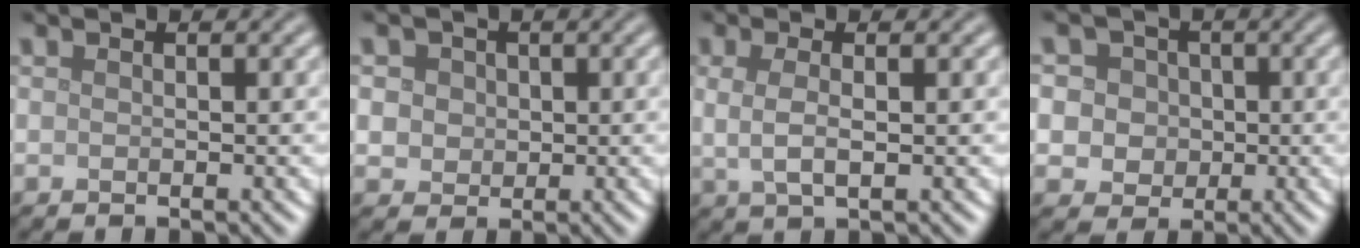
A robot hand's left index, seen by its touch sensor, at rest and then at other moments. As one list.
[{"total": 4.3, "force": [1.6, 3.5, 1.9], "torque": [-0.032, 0.018, 0.016]}, {"total": 2.3, "force": [0.2, 0.7, 2.2], "torque": [-0.046, -0.003, 0.004]}, {"total": 6.9, "force": [1.9, 6.0, 2.8], "torque": [-0.040, 0.029, 0.007]}]